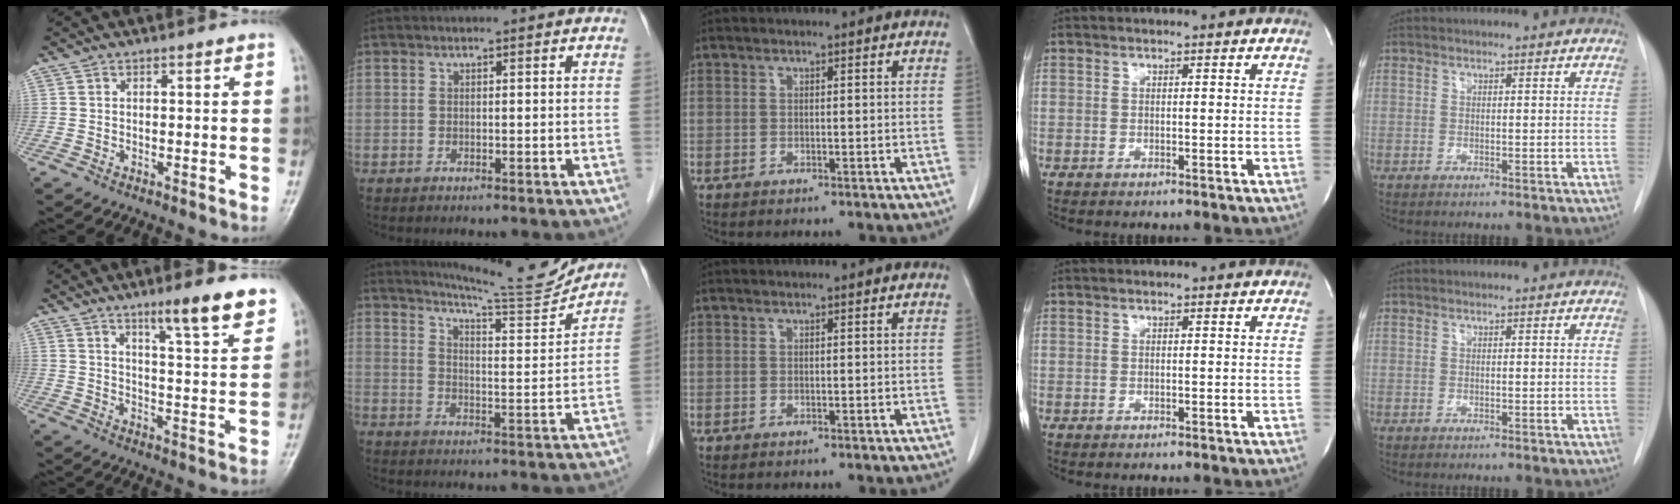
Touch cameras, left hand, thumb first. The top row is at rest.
{"thumb": {"total": 10.3, "force": [7.2, 1.2, 7.2], "torque": [-0.088, -0.048, 0.105]}, "index": {"total": 11.5, "force": [11.3, -0.9, 2.2], "torque": [-0.040, -0.030, 0.160]}}